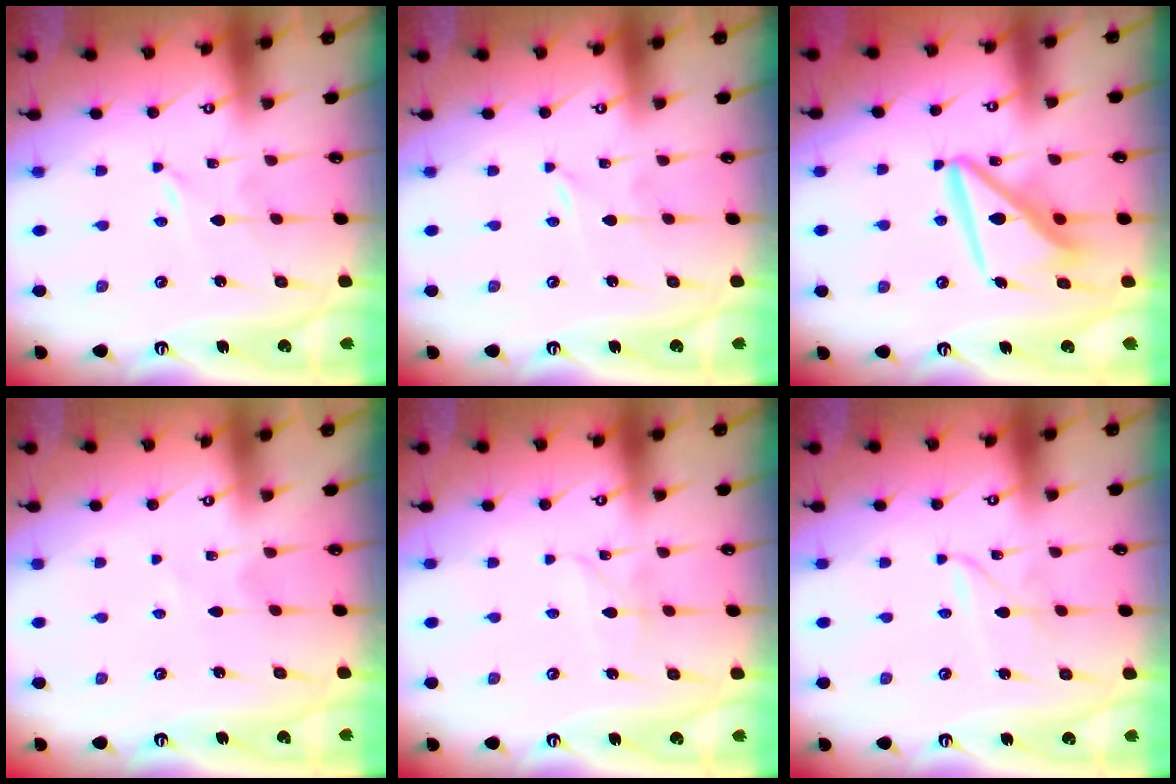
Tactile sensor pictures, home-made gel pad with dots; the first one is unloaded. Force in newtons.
{"total": 0.0}
{"total": 12.5, "press": 12.4, "slide": 1.3}
{"total": 1.8, "press": 1.7, "slide": 0.3}
{"total": 2.8, "press": 2.8, "slide": 0.2}
{"total": 1.9, "press": 1.8, "slide": 0.3}